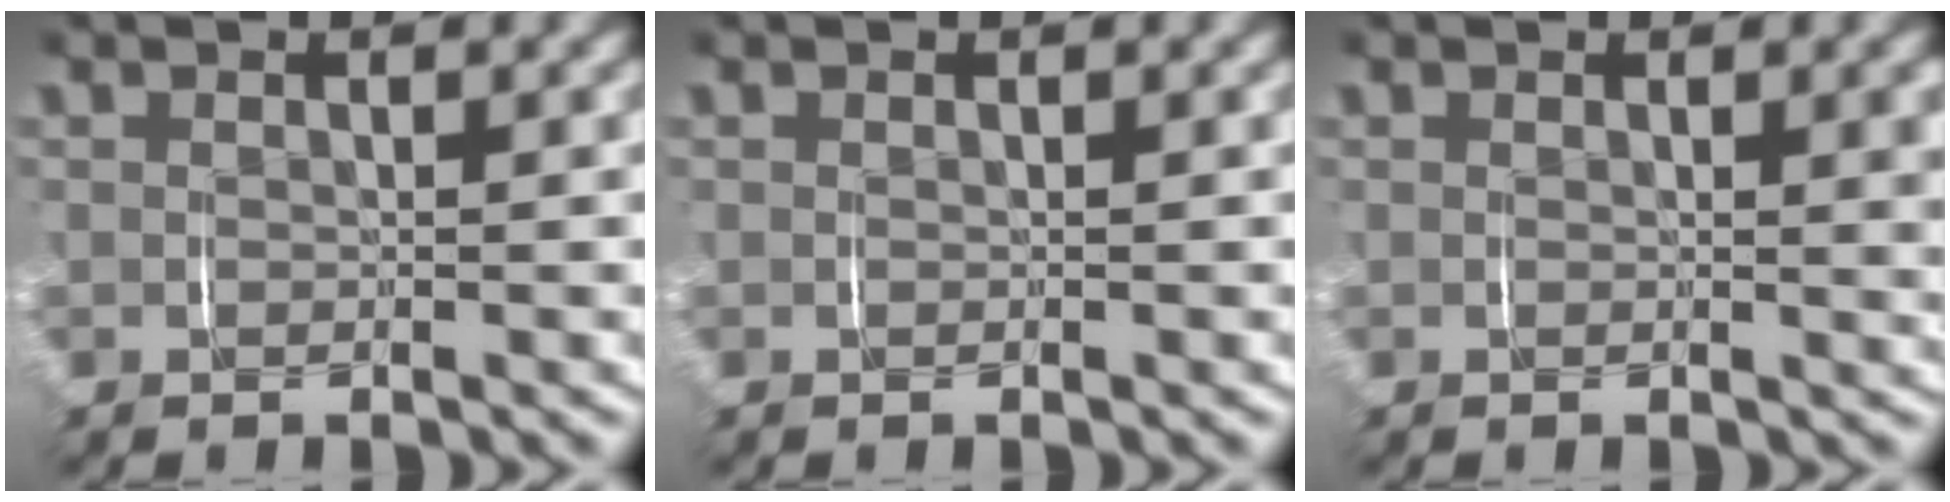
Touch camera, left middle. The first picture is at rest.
{"total": 0.0}
{"total": 1.5, "force": [0.5, 0.0, 1.4], "torque": [-0.013, -0.005, 0.007]}